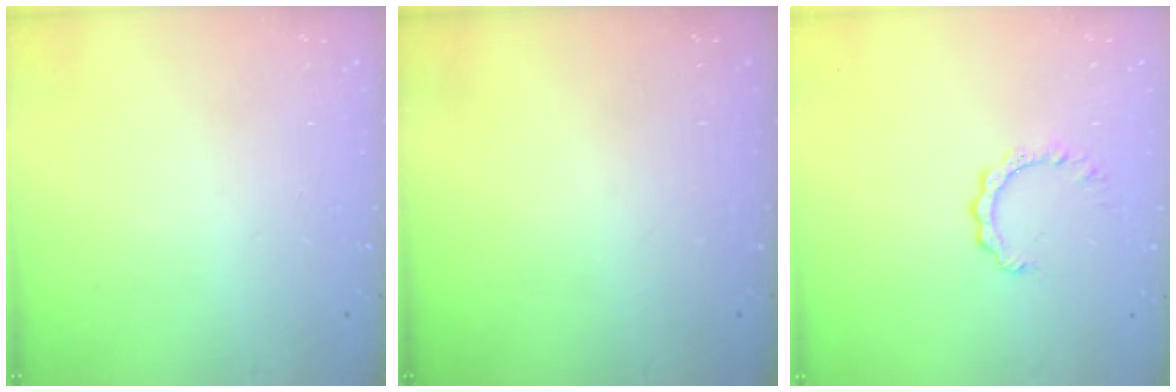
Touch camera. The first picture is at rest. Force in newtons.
{"total": 0.0}
{"total": 4.1, "press": 4.1, "slide": 0.3}